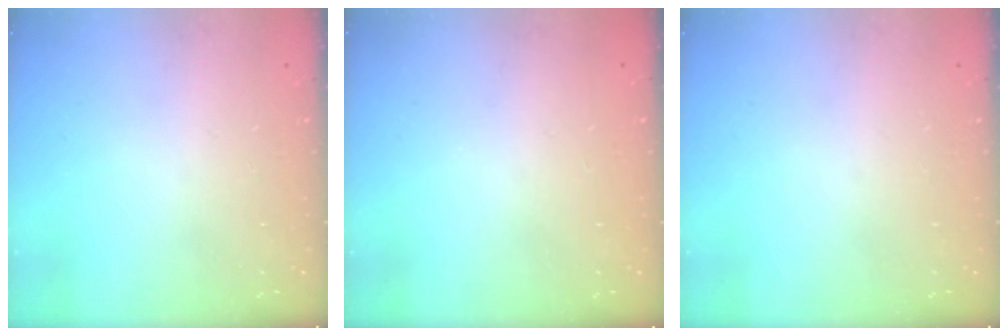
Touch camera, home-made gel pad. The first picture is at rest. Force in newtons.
{"total": 0.0}
{"total": 0.0}